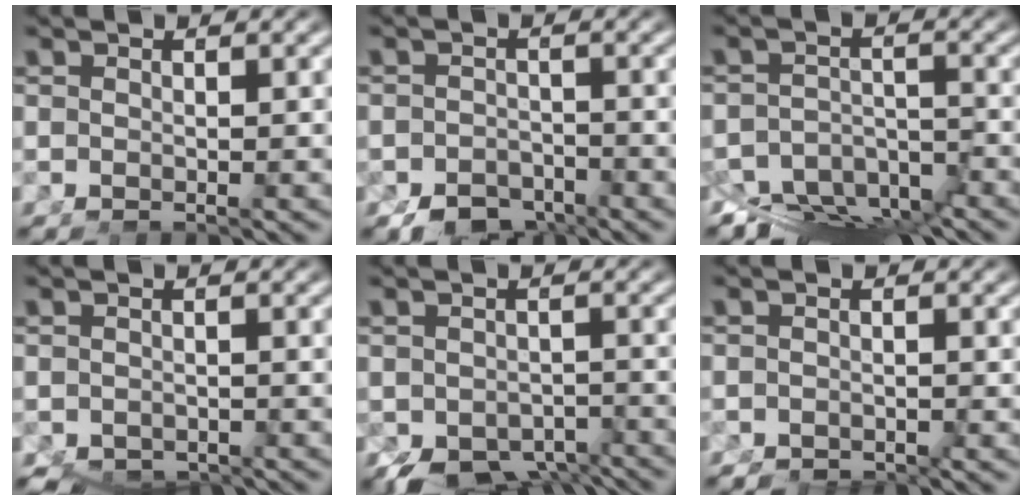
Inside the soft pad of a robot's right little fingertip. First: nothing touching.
{"total": 3.9, "force": [-3.2, 2.1, 0.8], "torque": [0.002, -0.018, -0.048]}
{"total": 8.7, "force": [-5.4, 5.3, 4.4], "torque": [-0.065, -0.021, -0.087]}
{"total": 4.0, "force": [-3.2, 2.0, 1.5], "torque": [-0.035, -0.035, -0.036]}
{"total": 7.5, "force": [-4.9, 4.4, 3.5], "torque": [-0.047, -0.040, -0.060]}
{"total": 2.3, "force": [-2.2, 0.4, 0.1], "torque": [0.000, -0.018, -0.027]}